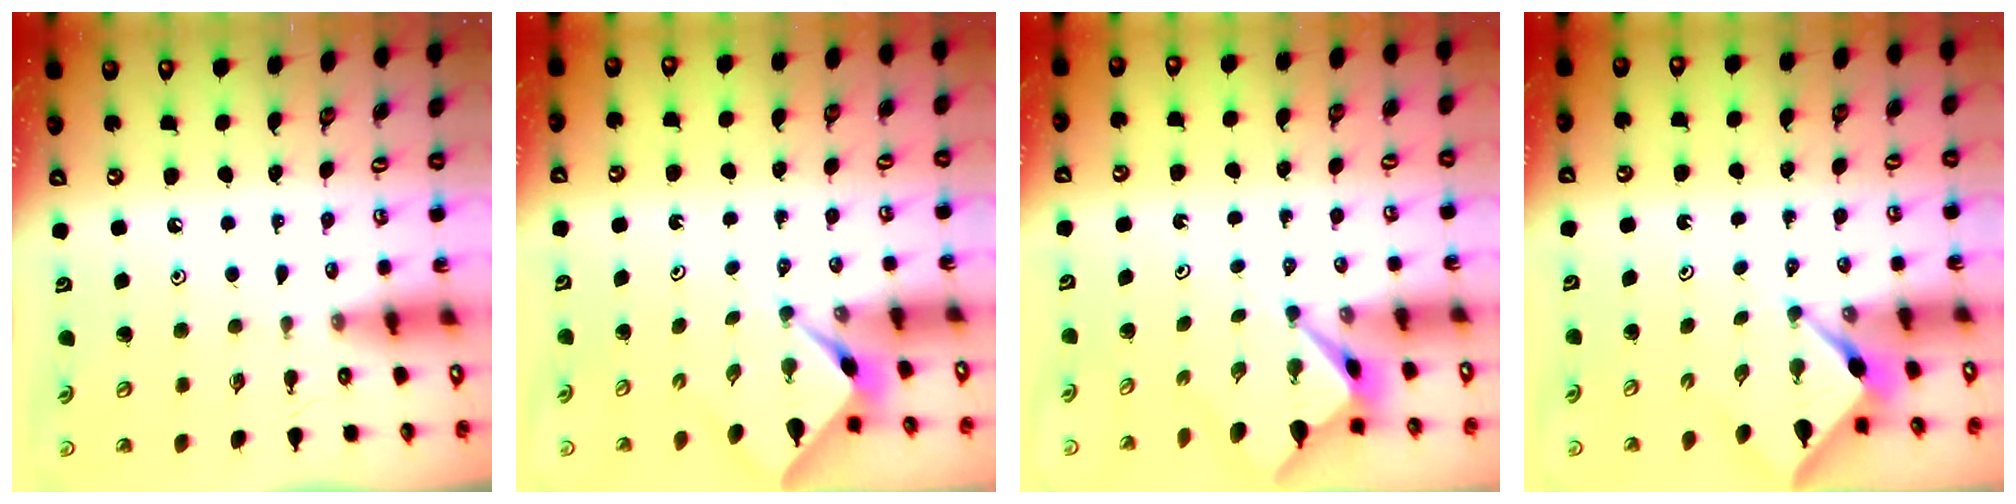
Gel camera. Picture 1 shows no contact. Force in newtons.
{"total": 2.2, "press": 2.2, "slide": 0.2}
{"total": 3.1, "press": 3.0, "slide": 0.3}
{"total": 3.2, "press": 3.2, "slide": 0.3}